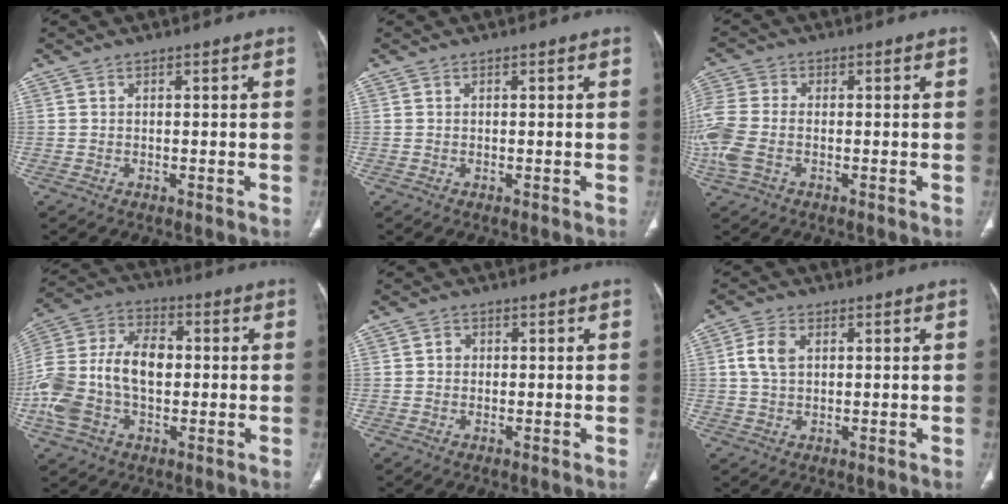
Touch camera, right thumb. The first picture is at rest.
{"total": 0.0}
{"total": 9.3, "force": [-2.0, 5.9, 6.8], "torque": [-0.193, 0.009, -0.041]}
{"total": 17.8, "force": [-1.2, 11.6, 13.5], "torque": [-0.283, 0.033, -0.024]}
{"total": 1.5, "force": [0.1, 1.4, 0.6], "torque": [-0.001, 0.004, -0.001]}
{"total": 4.9, "force": [1.0, 3.4, 3.4], "torque": [-0.070, 0.004, 0.018]}